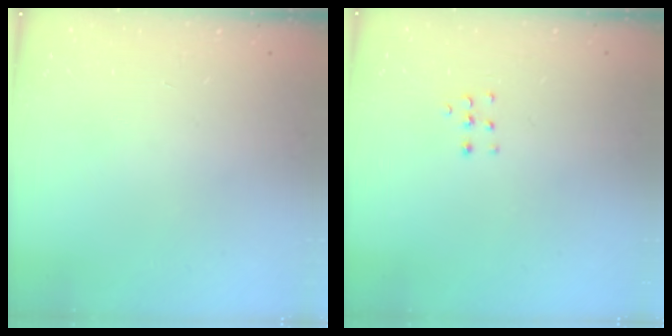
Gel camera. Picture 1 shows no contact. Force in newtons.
{"total": 4.1, "press": 4.1, "slide": 0.5}